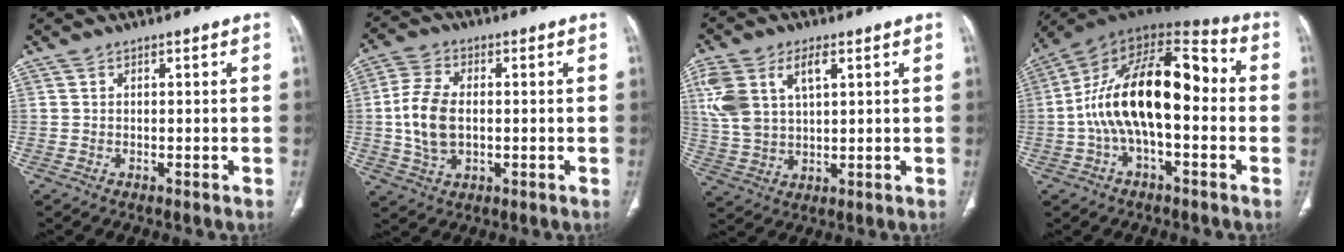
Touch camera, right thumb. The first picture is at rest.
{"total": 9.9, "force": [-0.2, 6.1, 7.8], "torque": [-0.161, 0.007, -0.003]}
{"total": 12.0, "force": [4.3, 6.6, 9.1], "torque": [-0.202, 0.005, 0.090]}
{"total": 20.9, "force": [-1.1, 10.0, 18.3], "torque": [-0.302, 0.055, -0.025]}